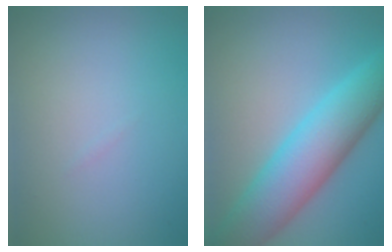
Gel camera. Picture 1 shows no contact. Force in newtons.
{"total": 8.8, "press": 8.8, "slide": 0.0}